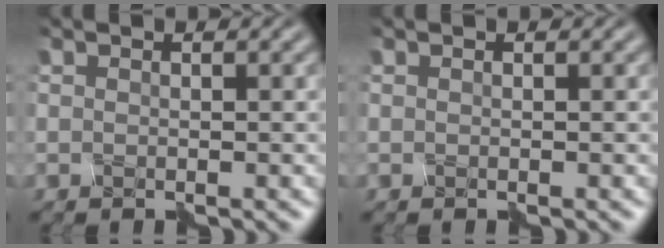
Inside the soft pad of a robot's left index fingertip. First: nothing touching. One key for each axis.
{"total": 0.0}